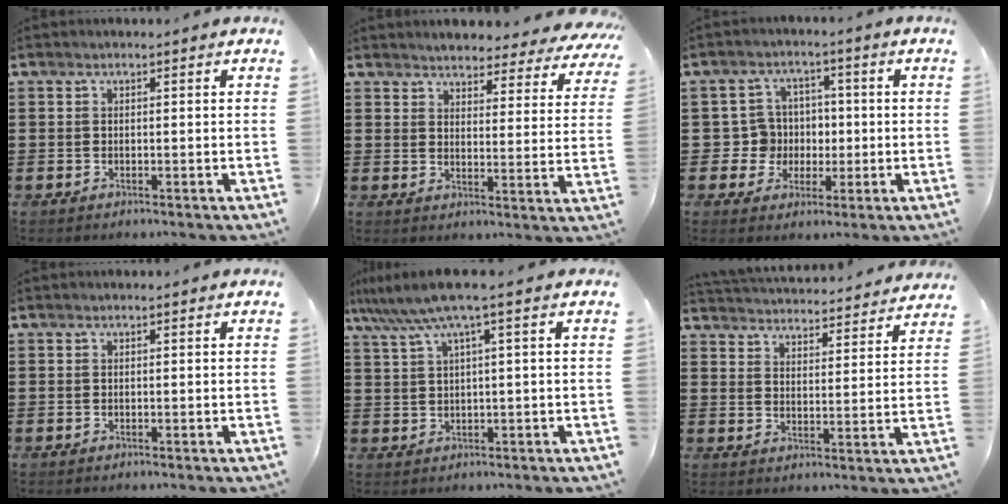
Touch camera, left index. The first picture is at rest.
{"total": 3.8, "force": [3.7, 0.2, 0.2], "torque": [-0.017, -0.030, 0.062]}
{"total": 5.7, "force": [-0.2, 5.7, 0.8], "torque": [-0.036, 0.010, -0.003]}
{"total": 0.0}
{"total": 5.4, "force": [2.3, -0.3, 4.8], "torque": [-0.106, -0.013, 0.035]}
{"total": 3.8, "force": [3.8, -0.4, -0.2], "torque": [-0.017, -0.033, 0.063]}